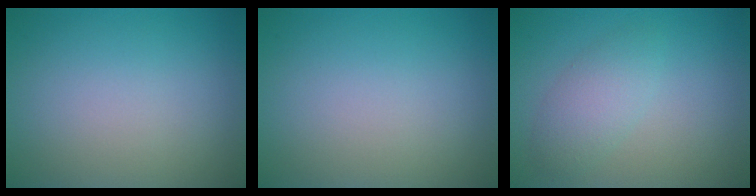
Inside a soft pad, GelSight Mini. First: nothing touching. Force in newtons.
{"total": 0.0}
{"total": 2.7, "press": 2.6, "slide": 0.1}